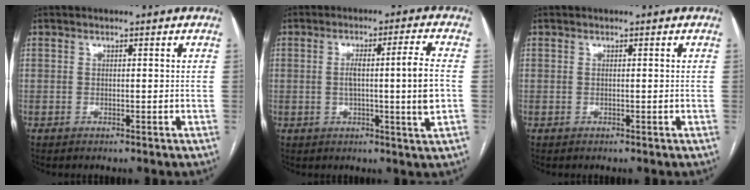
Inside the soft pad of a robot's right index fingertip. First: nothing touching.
{"total": 8.8, "force": [-0.5, -0.9, 8.7], "torque": [-0.144, 0.000, -0.008]}
{"total": 0.0}